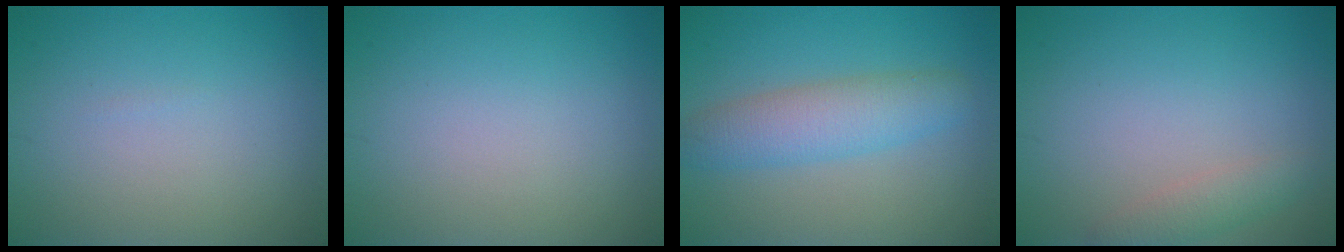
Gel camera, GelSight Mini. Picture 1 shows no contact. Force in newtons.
{"total": 0.0}
{"total": 4.5, "press": 4.5, "slide": 0.2}
{"total": 1.9, "press": 1.9, "slide": 0.1}